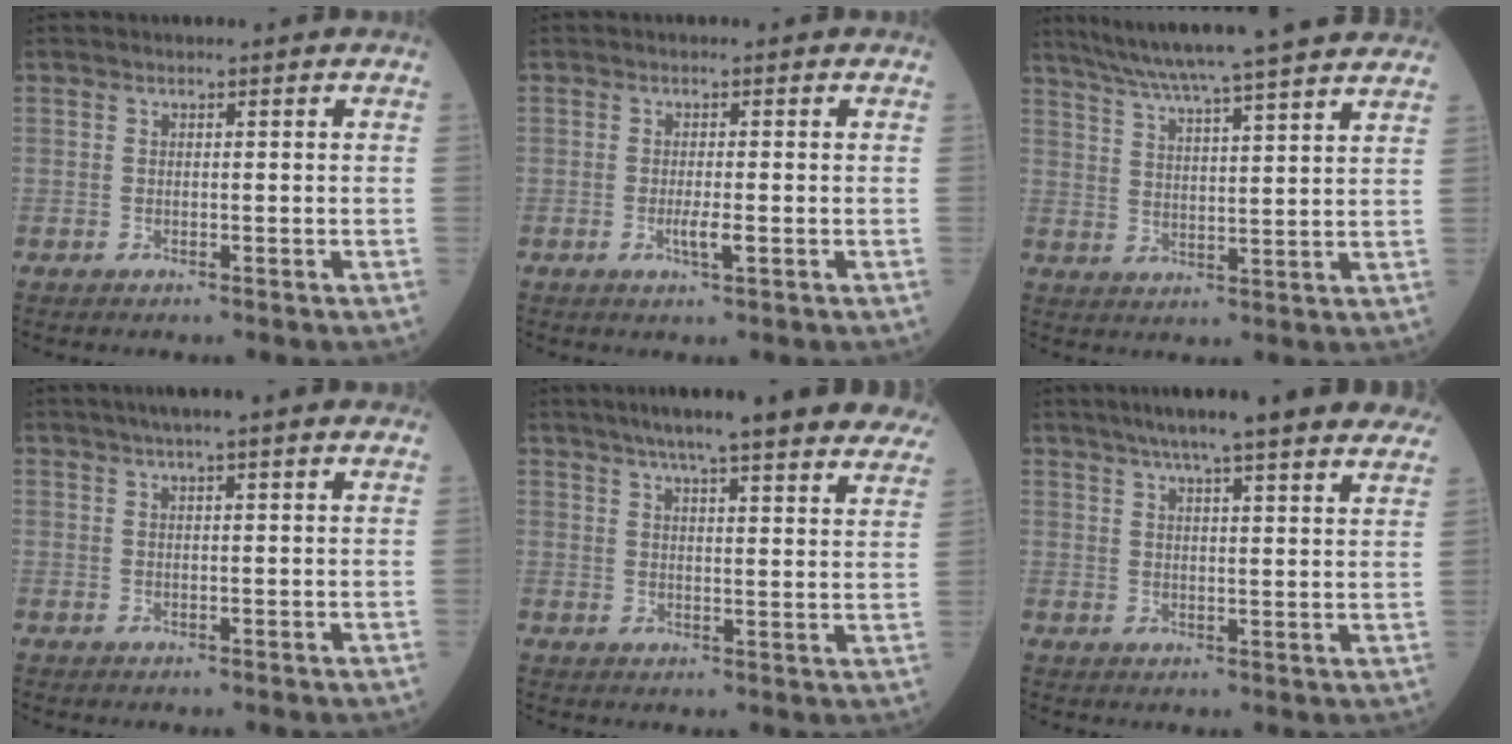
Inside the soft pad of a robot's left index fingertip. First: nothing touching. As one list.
[{"total": 2.2, "force": [-0.7, 0.2, 2.1], "torque": [-0.043, -0.004, -0.011]}, {"total": 21.9, "force": [19.3, -0.1, 10.3], "torque": [-0.174, 0.009, 0.265]}, {"total": 6.4, "force": [4.9, 0.2, 4.1], "torque": [-0.061, 0.032, 0.068]}, {"total": 24.1, "force": [20.5, 2.5, 12.3], "torque": [-0.173, -0.001, 0.247]}, {"total": 19.7, "force": [16.4, 1.5, 10.8], "torque": [-0.158, 0.026, 0.205]}]